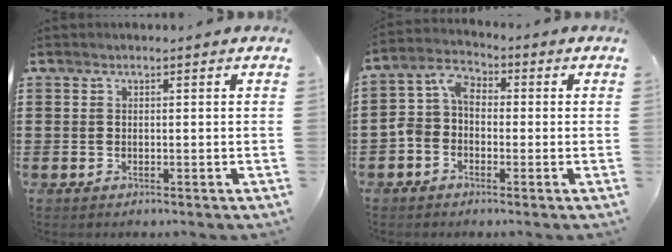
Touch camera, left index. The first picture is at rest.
{"total": 4.8, "force": [-1.3, 3.6, 2.9], "torque": [-0.083, 0.010, -0.036]}